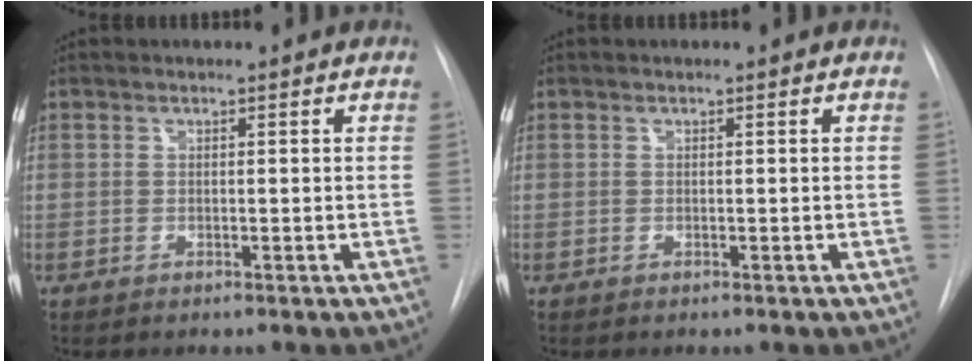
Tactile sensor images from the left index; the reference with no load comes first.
{"total": 0.0}